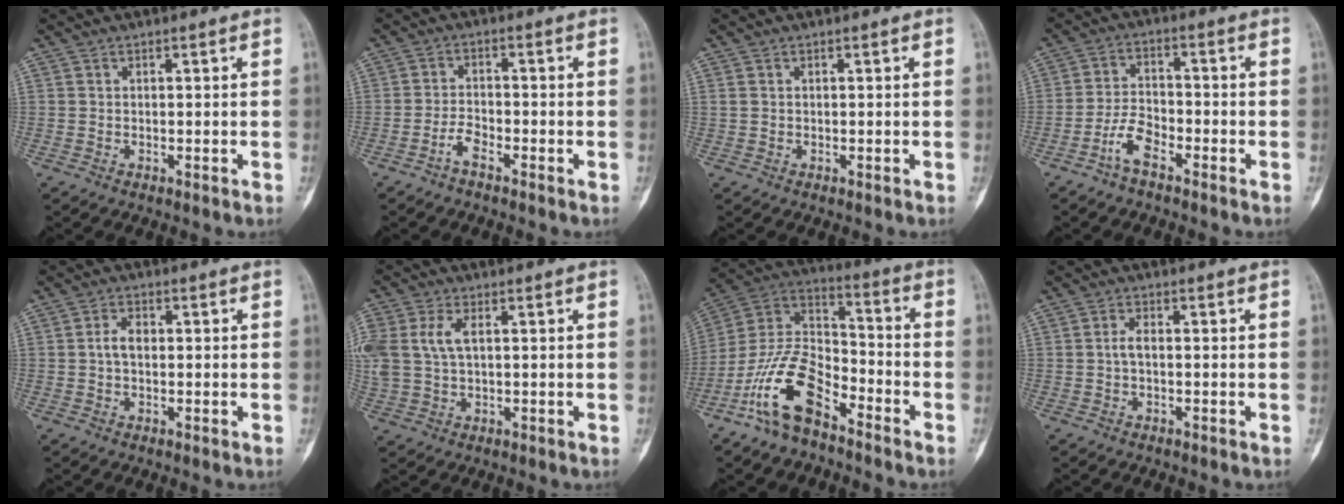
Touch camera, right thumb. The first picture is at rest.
{"total": 3.0, "force": [-2.2, 1.1, 1.7], "torque": [-0.030, 0.018, -0.046]}
{"total": 0.9, "force": [0.3, 0.7, 0.5], "torque": [-0.012, 0.005, 0.008]}
{"total": 5.5, "force": [-3.6, 2.4, 3.4], "torque": [-0.062, 0.027, -0.073]}
{"total": 2.8, "force": [0.0, 1.8, 2.2], "torque": [-0.039, 0.009, -0.004]}
{"total": 10.2, "force": [2.2, 6.1, 7.8], "torque": [-0.209, 0.011, 0.048]}
{"total": 15.2, "force": [-9.3, 7.4, 9.5], "torque": [-0.172, 0.074, -0.187]}
{"total": 1.7, "force": [-0.3, 0.7, 1.5], "torque": [-0.027, 0.004, -0.007]}